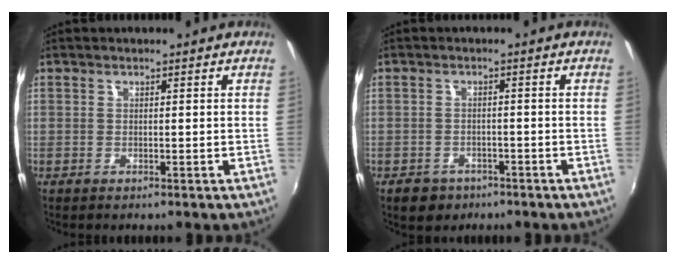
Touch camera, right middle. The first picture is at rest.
{"total": 4.5, "force": [-2.9, 3.1, 1.4], "torque": [-0.041, -0.002, -0.039]}